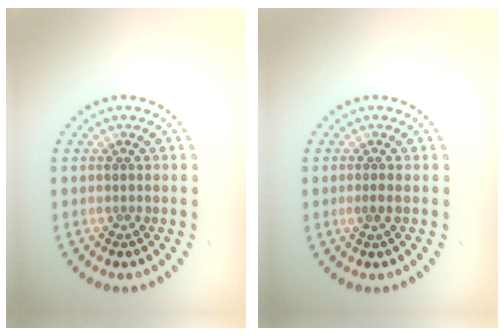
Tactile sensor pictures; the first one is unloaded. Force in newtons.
{"total": 0.7, "press": 0.4, "slide": 0.6}